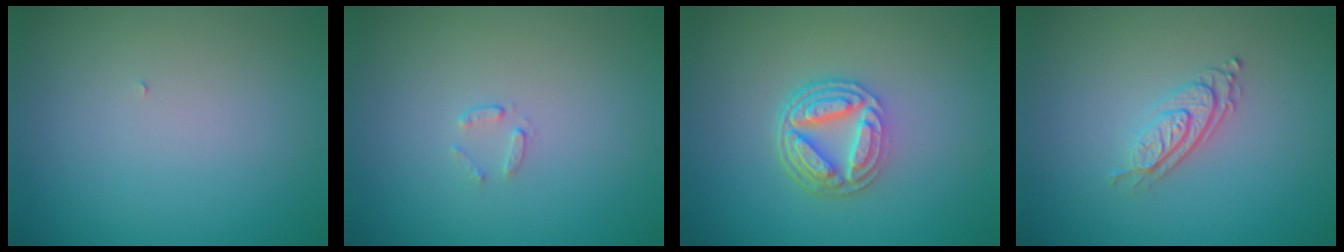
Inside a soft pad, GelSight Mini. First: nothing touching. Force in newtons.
{"total": 0.7, "press": 0.4, "slide": 0.6}
{"total": 5.1, "press": 3.8, "slide": 3.4}
{"total": 2.8, "press": 2.1, "slide": 1.9}